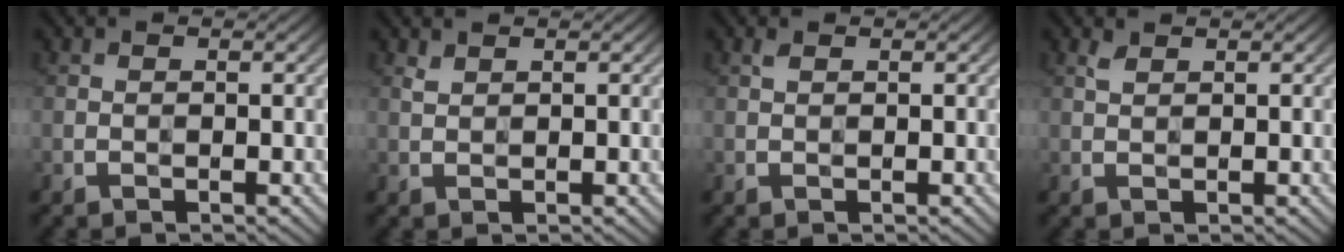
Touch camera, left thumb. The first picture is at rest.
{"total": 0.9, "force": [0.8, 0.2, 0.3], "torque": [-0.012, -0.001, 0.019]}
{"total": 0.6, "force": [0.4, 0.2, 0.4], "torque": [-0.011, 0.001, 0.009]}
{"total": 1.0, "force": [0.8, 0.3, 0.5], "torque": [-0.016, 0.001, 0.017]}